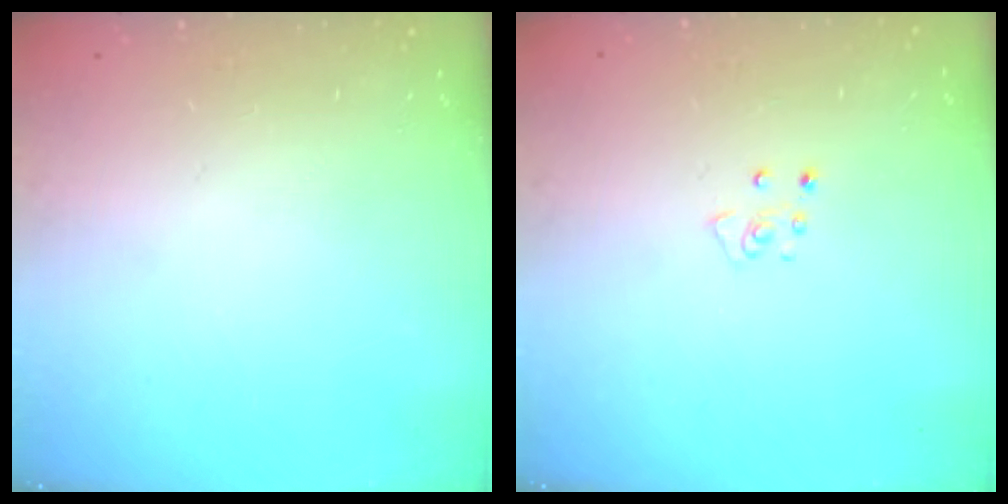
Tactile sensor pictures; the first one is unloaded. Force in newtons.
{"total": 4.2, "press": 4.1, "slide": 0.5}